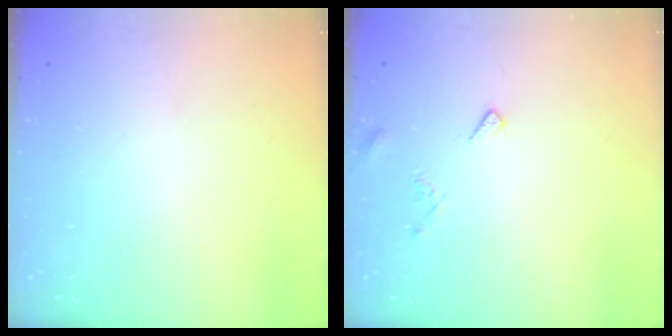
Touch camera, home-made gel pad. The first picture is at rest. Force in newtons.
{"total": 5.8, "press": 5.8, "slide": 0.5}